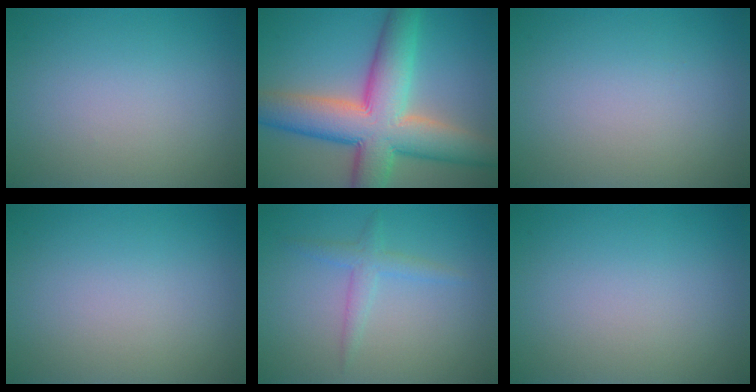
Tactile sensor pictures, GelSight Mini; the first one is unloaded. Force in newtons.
{"total": 11.3, "press": 11.3, "slide": 0.5}
{"total": 0.0}
{"total": 0.0}
{"total": 1.9, "press": 1.9, "slide": 0.1}
{"total": 0.0}